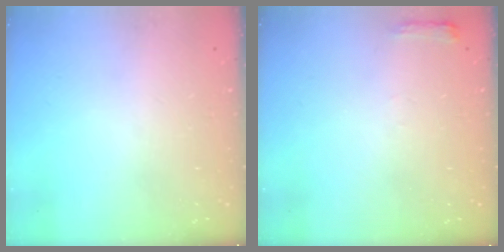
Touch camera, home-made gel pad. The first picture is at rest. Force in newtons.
{"total": 3.8, "press": 3.7, "slide": 0.5}